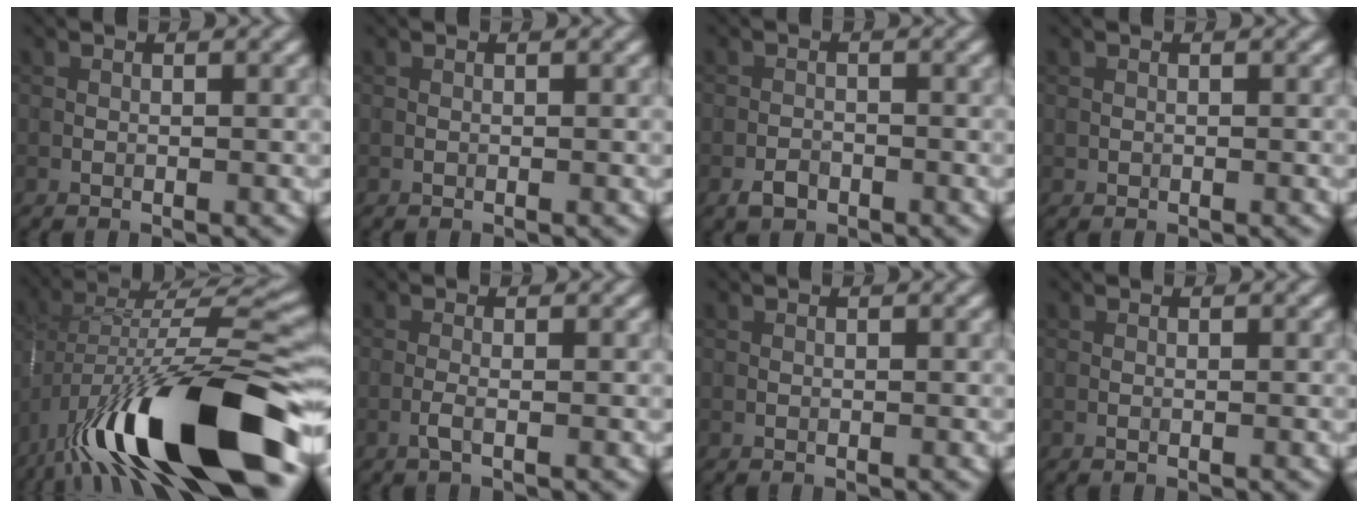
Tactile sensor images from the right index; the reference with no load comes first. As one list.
[{"total": 0.0}, {"total": 1.6, "force": [-1.1, 1.0, 0.7], "torque": [-0.009, 0.001, -0.022]}, {"total": 0.0}, {"total": 15.7, "force": [-7.7, 4.7, 12.8], "torque": [-0.219, 0.002, -0.131]}, {"total": 1.2, "force": [-0.5, 0.2, 1.1], "torque": [-0.022, 0.002, -0.014]}, {"total": 0.0}, {"total": 0.0}]